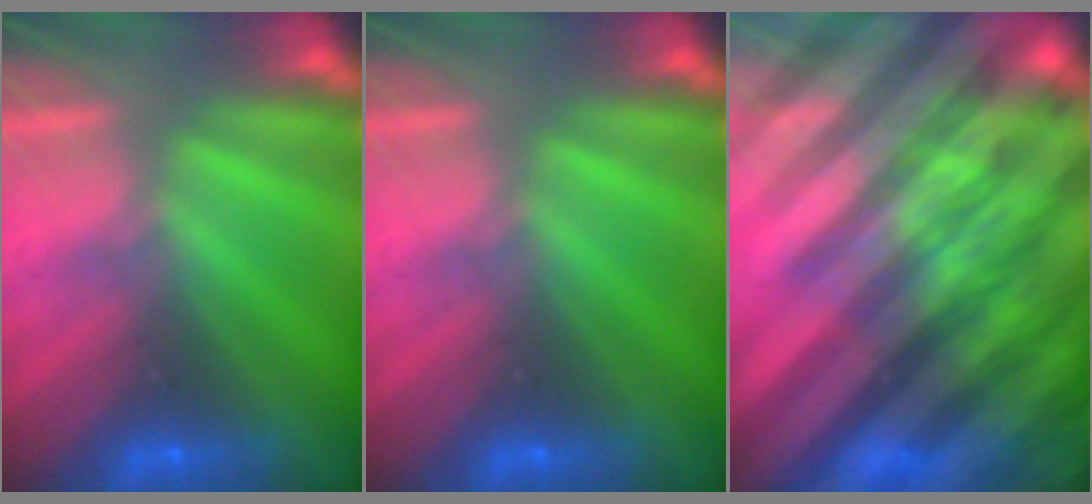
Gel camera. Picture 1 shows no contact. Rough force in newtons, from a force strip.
{"total": 0.0}
{"total": 8.5}